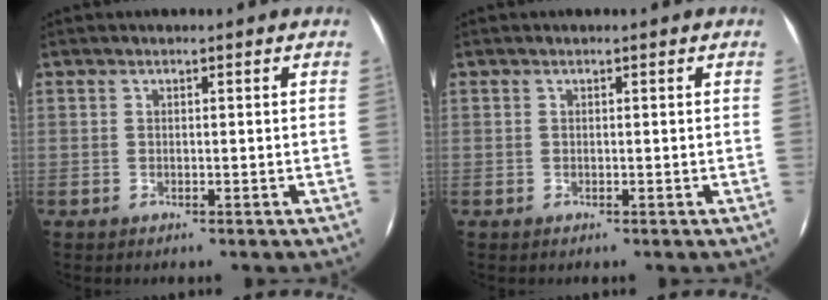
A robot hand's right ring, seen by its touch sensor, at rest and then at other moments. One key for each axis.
{"total": 0.0}